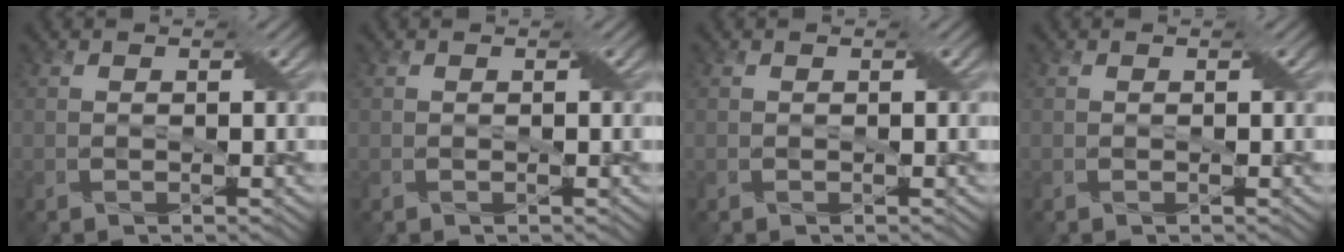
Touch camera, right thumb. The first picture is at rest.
{"total": 0.0}
{"total": 0.0}
{"total": 0.0}